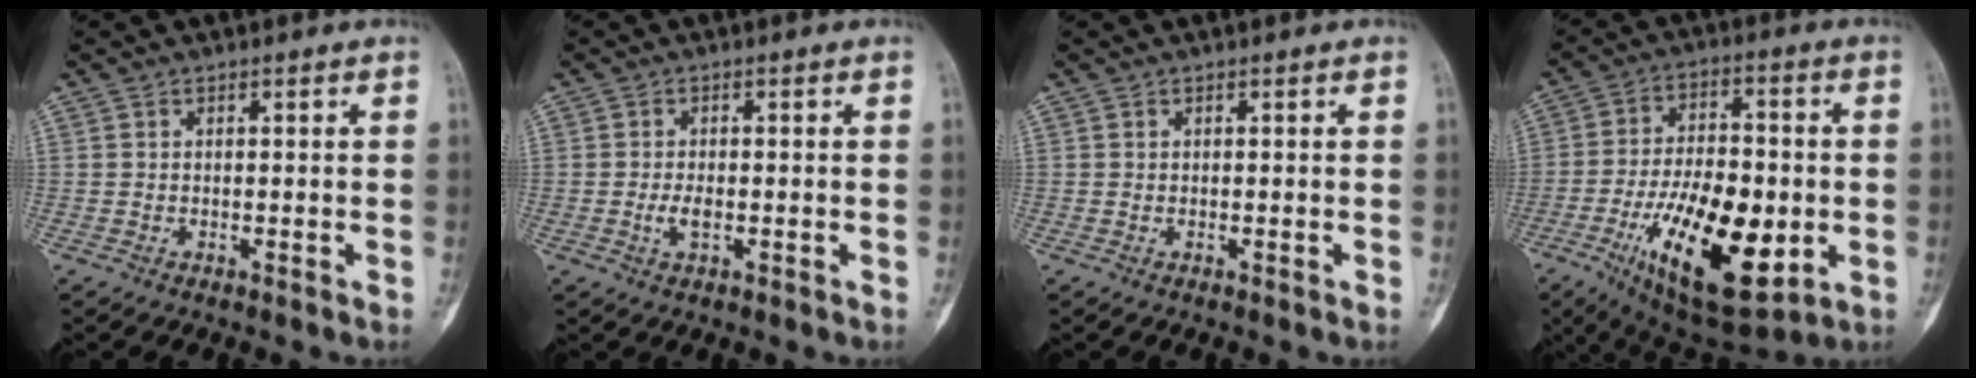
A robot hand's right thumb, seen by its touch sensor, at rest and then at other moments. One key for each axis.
{"total": 2.6, "fx": -0.5, "fy": 1.3, "fz": 2.2, "tx": -0.044, "ty": -0.001, "tz": -0.008}
{"total": 0.0}
{"total": 22.4, "fx": -5.9, "fy": 10.3, "fz": 19.0, "tx": -0.307, "ty": 0.004, "tz": -0.080}